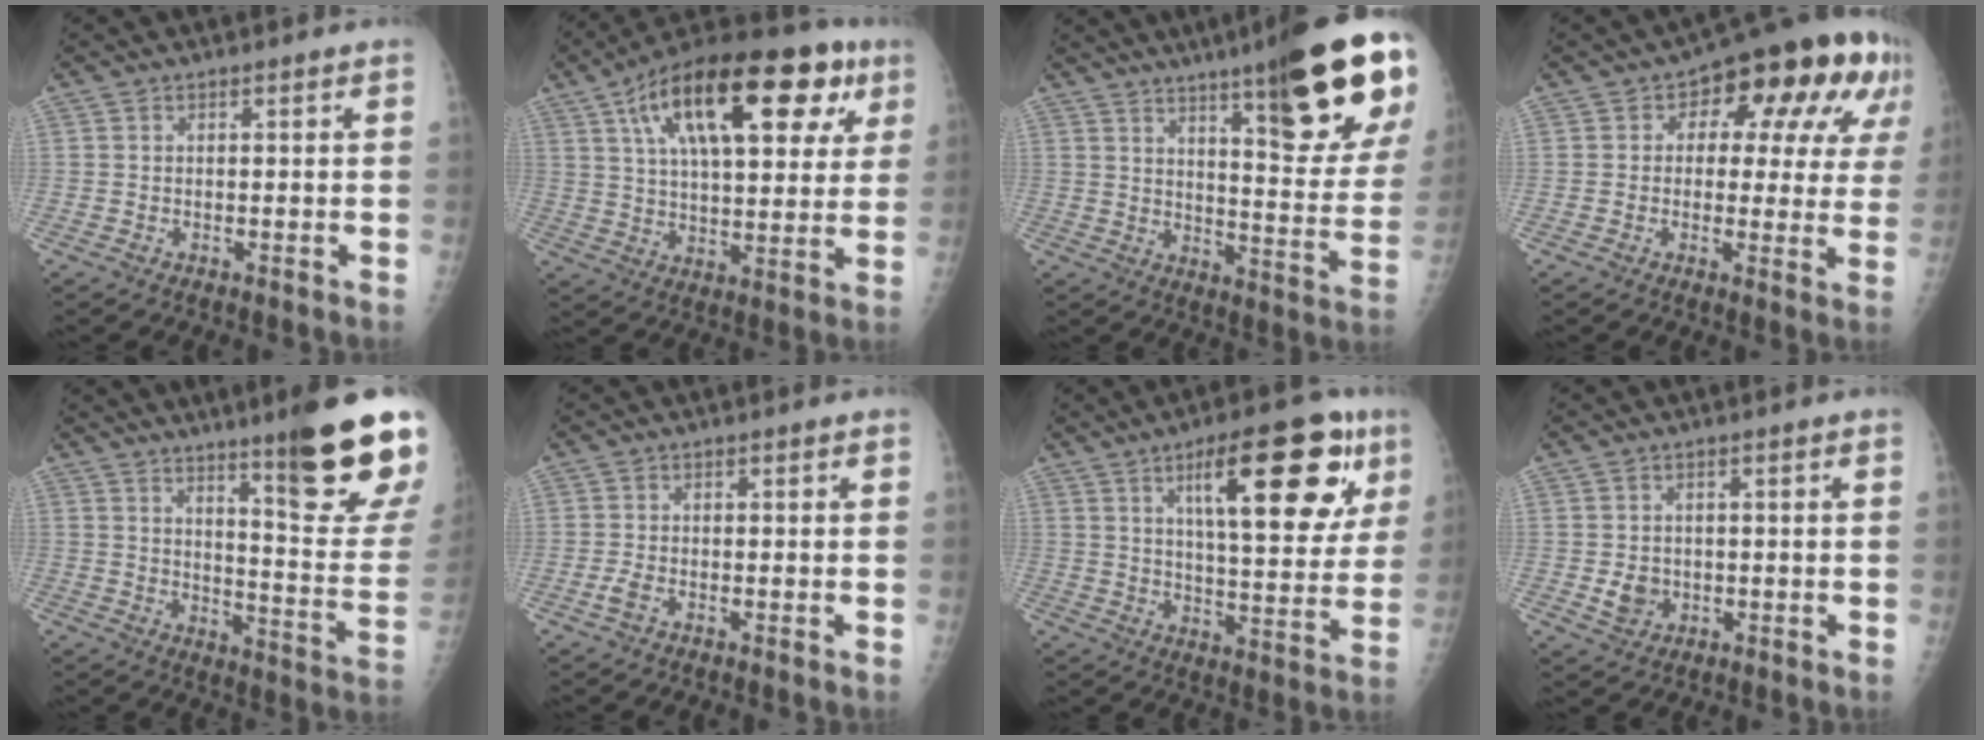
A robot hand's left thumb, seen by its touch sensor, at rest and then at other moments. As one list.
[{"total": 27.3, "force": [11.8, 12.0, 21.5], "torque": [-0.311, 0.018, 0.181]}, {"total": 24.5, "force": [13.9, 4.3, 19.7], "torque": [-0.244, -0.063, 0.195]}, {"total": 16.9, "force": [6.0, 9.2, 12.9], "torque": [-0.101, 0.012, 0.064]}, {"total": 19.4, "force": [12.6, 1.5, 14.6], "torque": [-0.166, -0.089, 0.182]}, {"total": 2.1, "force": [-1.1, 0.9, 1.5], "torque": [-0.040, 0.006, -0.023]}, {"total": 21.0, "force": [9.3, 6.9, 17.6], "torque": [-0.214, -0.021, 0.134]}, {"total": 3.9, "force": [-0.7, 3.4, 1.9], "torque": [-0.019, 0.002, -0.005]}]